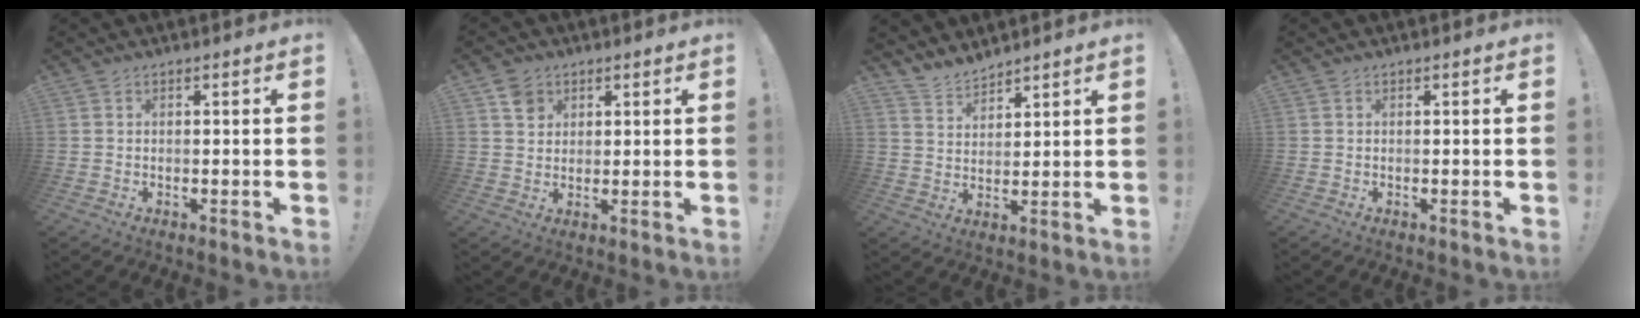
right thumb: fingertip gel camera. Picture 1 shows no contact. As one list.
[{"total": 4.7, "force": [2.4, 3.9, 1.1], "torque": [-0.001, -0.008, 0.043]}, {"total": 5.8, "force": [5.5, 1.7, 0.7], "torque": [-0.021, -0.041, 0.104]}, {"total": 0.0}]